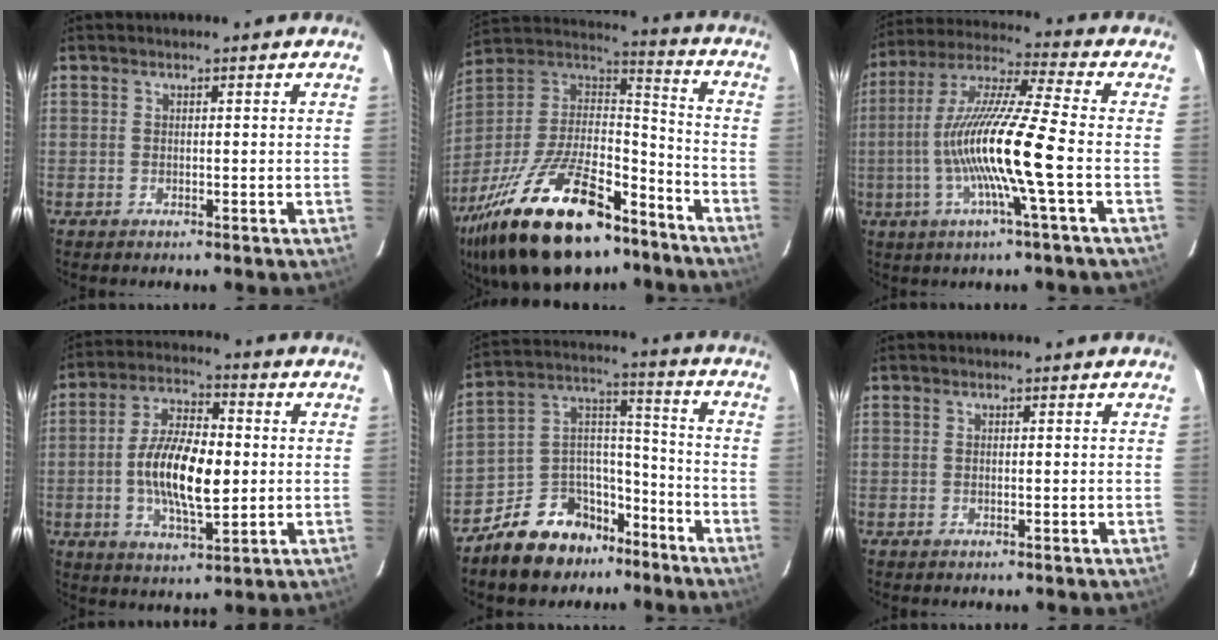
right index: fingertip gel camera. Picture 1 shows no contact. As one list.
[{"total": 32.5, "force": [-21.1, 13.8, 20.6], "torque": [-0.407, -0.017, -0.331]}, {"total": 16.0, "force": [-3.6, -0.5, 15.6], "torque": [-0.303, -0.001, -0.071]}, {"total": 13.3, "force": [-0.9, 5.4, 12.2], "torque": [-0.233, 0.004, -0.017]}, {"total": 14.2, "force": [-10.1, 8.8, 4.7], "torque": [-0.099, 0.069, -0.154]}, {"total": 0.0}]